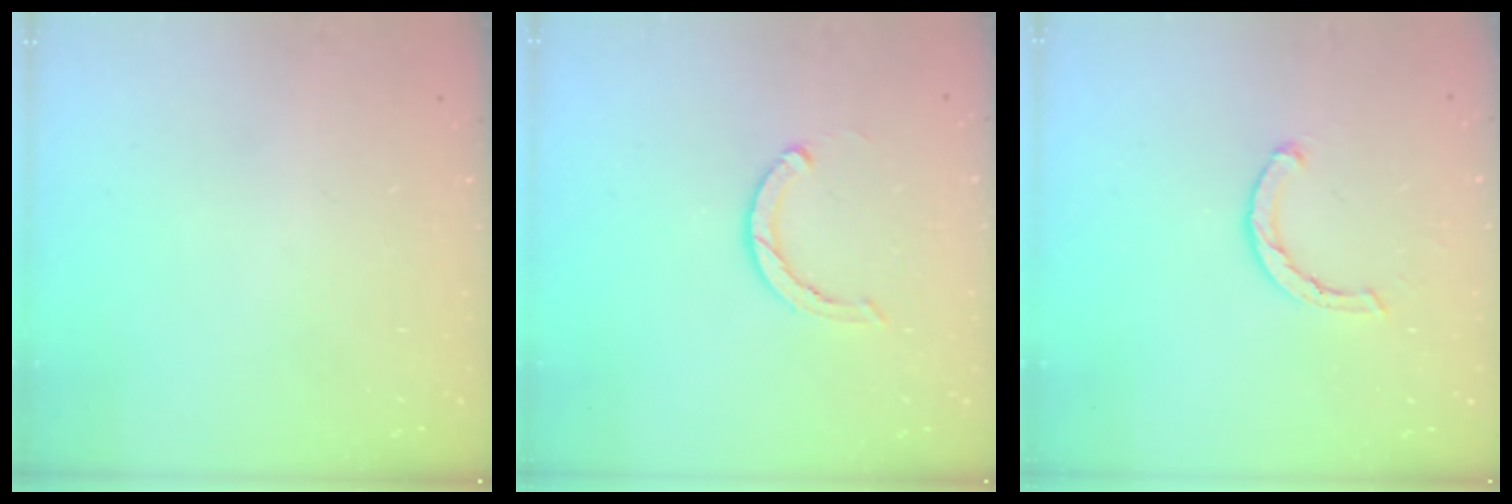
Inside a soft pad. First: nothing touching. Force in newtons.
{"total": 3.5, "press": 3.4, "slide": 0.5}
{"total": 2.1, "press": 2.1, "slide": 0.1}